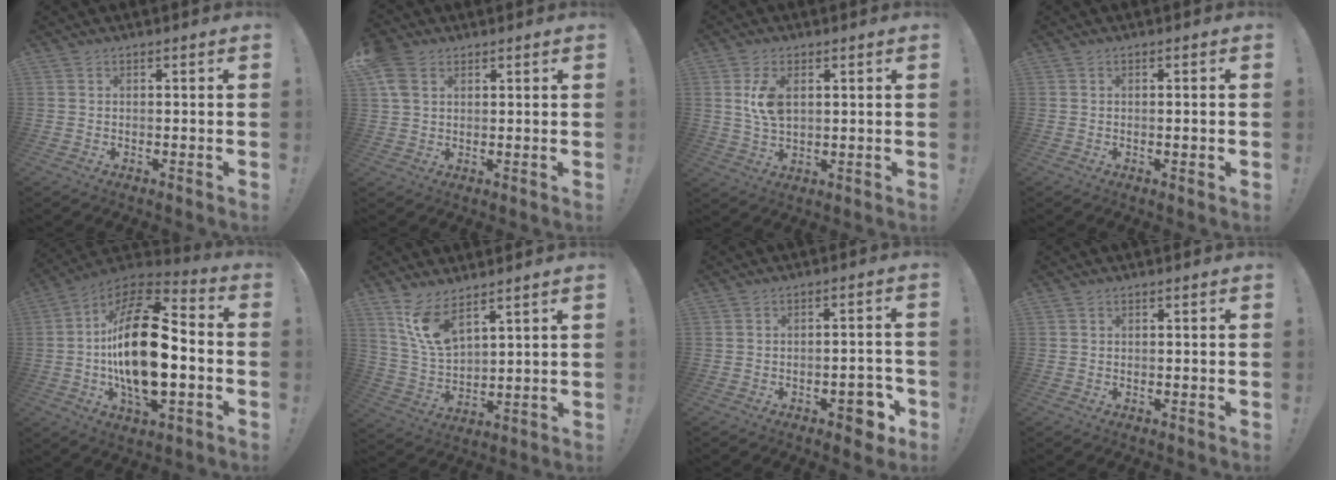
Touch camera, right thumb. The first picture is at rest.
{"total": 6.6, "force": [3.0, 4.3, 4.0], "torque": [-0.086, -0.006, 0.059]}
{"total": 7.6, "force": [2.1, 4.3, 5.8], "torque": [-0.103, -0.007, 0.035]}
{"total": 1.7, "force": [-0.2, 0.1, 1.7], "torque": [-0.024, -0.002, -0.005]}
{"total": 25.5, "force": [-1.8, 12.5, 22.1], "torque": [-0.408, 0.010, -0.033]}
{"total": 10.4, "force": [7.5, 3.8, 6.1], "torque": [-0.124, -0.036, 0.144]}
{"total": 6.7, "force": [-3.3, 3.2, 4.8], "torque": [-0.048, 0.016, -0.052]}
{"total": 0.0}